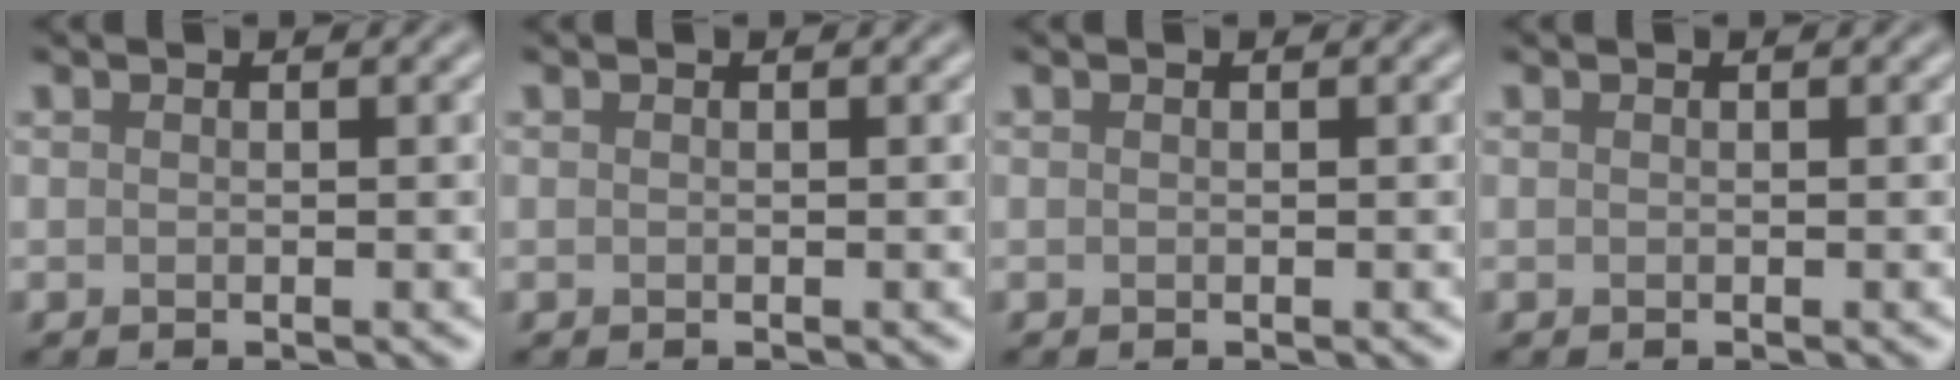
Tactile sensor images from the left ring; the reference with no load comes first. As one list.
[{"total": 0.0}, {"total": 0.0}, {"total": 0.0}]